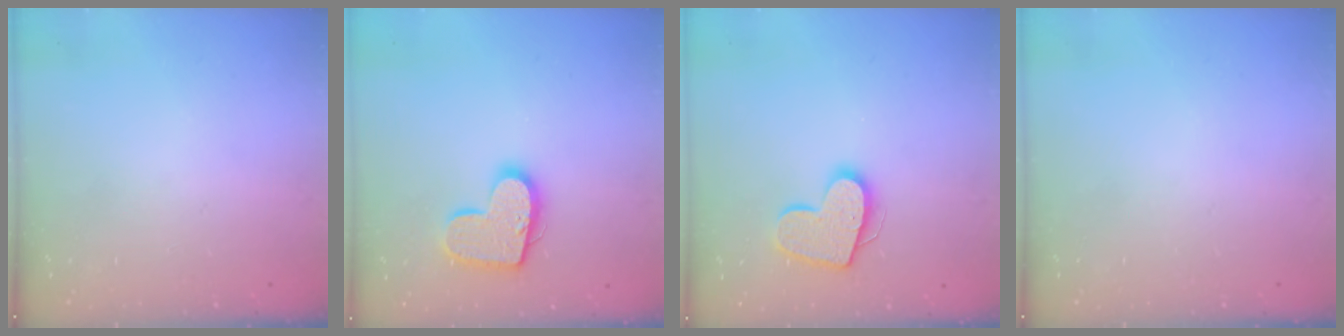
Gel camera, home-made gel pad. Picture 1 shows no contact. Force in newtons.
{"total": 14.3, "press": 14.3, "slide": 0.8}
{"total": 13.5, "press": 13.5, "slide": 0.9}
{"total": 0.0}